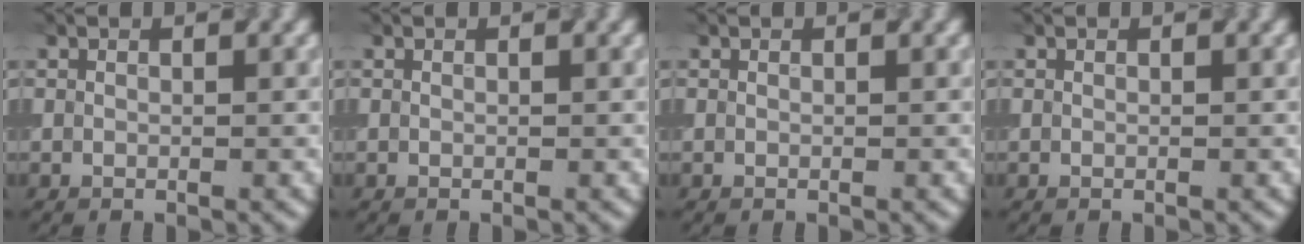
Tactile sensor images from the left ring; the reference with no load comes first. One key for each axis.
{"total": 0.0}
{"total": 0.0}
{"total": 0.0}